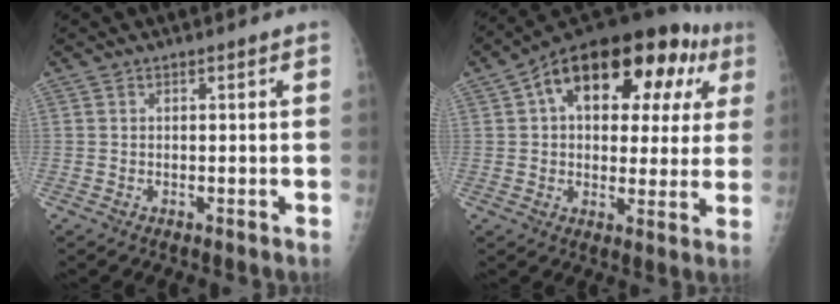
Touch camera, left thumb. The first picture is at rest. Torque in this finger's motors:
{"motor_torque": [0.23, 1.31, 1.45, -1.33, 0.15]}